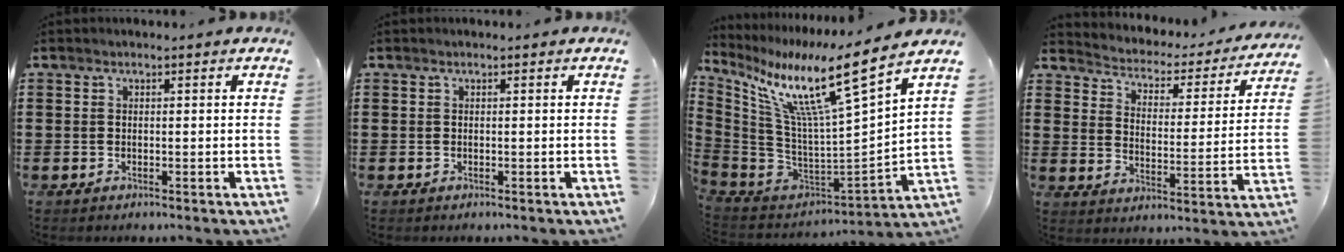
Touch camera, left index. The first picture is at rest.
{"total": 0.0}
{"total": 13.3, "force": [8.8, 0.1, 9.9], "torque": [-0.203, -0.072, 0.133]}
{"total": 2.3, "force": [2.0, 1.0, 0.4], "torque": [-0.026, -0.024, 0.023]}